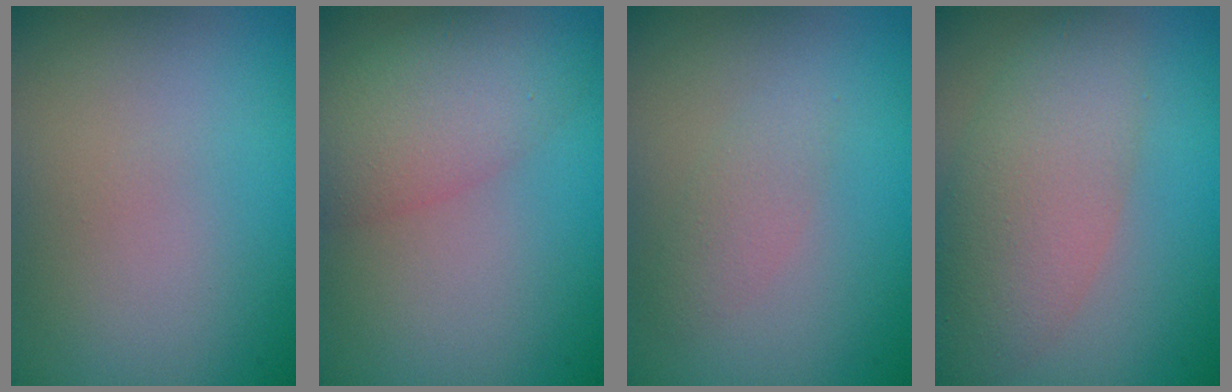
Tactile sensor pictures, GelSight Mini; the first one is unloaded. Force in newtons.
{"total": 4.6, "press": 4.6, "slide": 0.3}
{"total": 1.6, "press": 1.6, "slide": 0.1}
{"total": 6.1, "press": 6.1, "slide": 0.4}